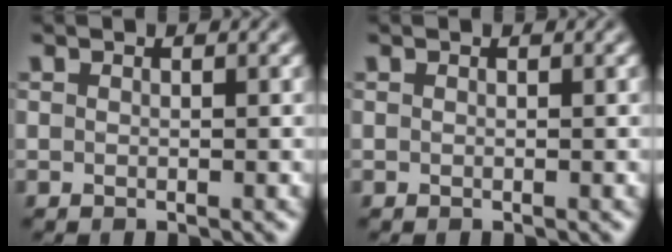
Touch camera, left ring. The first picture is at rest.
{"total": 0.0}